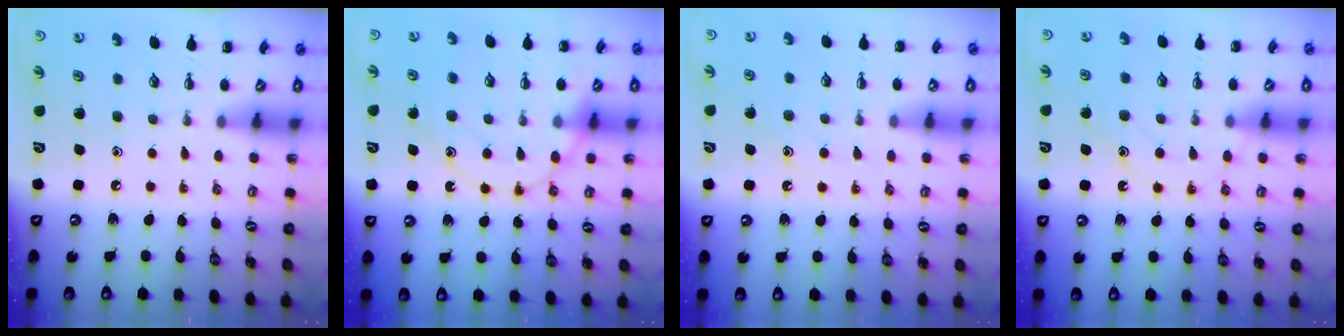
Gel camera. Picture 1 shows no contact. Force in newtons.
{"total": 15.0, "press": 14.9, "slide": 1.3}
{"total": 9.1, "press": 9.0, "slide": 1.4}
{"total": 11.2, "press": 11.2, "slide": 0.6}